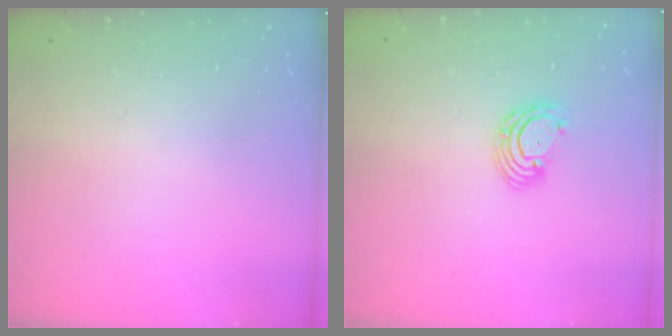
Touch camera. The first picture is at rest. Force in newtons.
{"total": 5.7, "press": 5.7, "slide": 0.9}